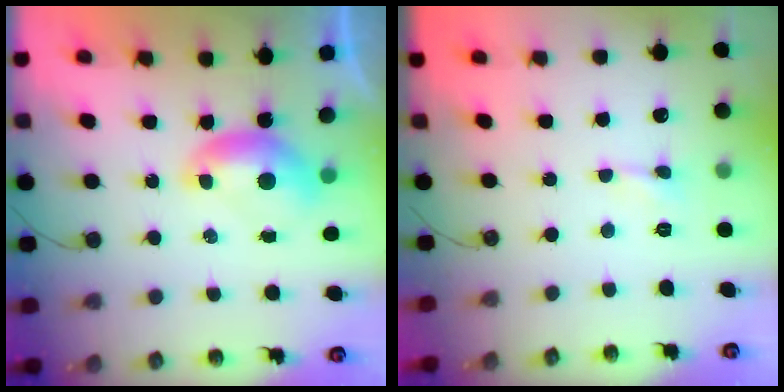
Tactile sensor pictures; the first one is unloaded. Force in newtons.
{"total": 0.6, "press": 0.5, "slide": 0.3}